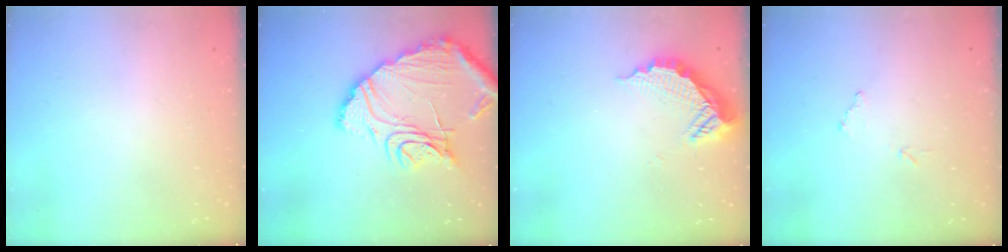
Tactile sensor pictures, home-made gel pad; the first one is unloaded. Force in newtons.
{"total": 17.8, "press": 17.7, "slide": 1.8}
{"total": 9.8, "press": 9.8, "slide": 0.8}
{"total": 7.2, "press": 7.1, "slide": 0.5}